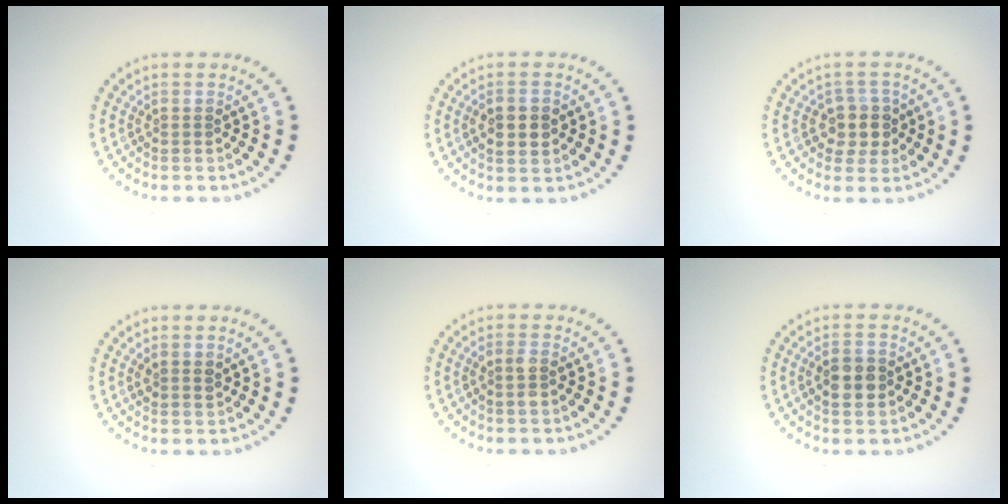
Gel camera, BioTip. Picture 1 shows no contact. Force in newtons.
{"total": 2.6, "press": 2.6, "slide": 0.1}
{"total": 2.8, "press": 2.5, "slide": 1.3}
{"total": 1.2, "press": 1.0, "slide": 0.5}
{"total": 1.5, "press": 1.5, "slide": 0.3}
{"total": 2.7, "press": 2.7, "slide": 0.3}